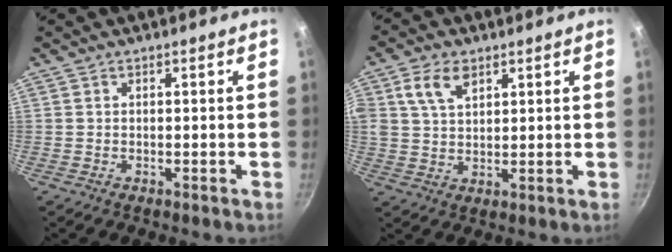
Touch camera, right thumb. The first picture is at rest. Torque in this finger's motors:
{"motor_torque": [0.61, 0.67, 1.56, 0.78, 0.27]}